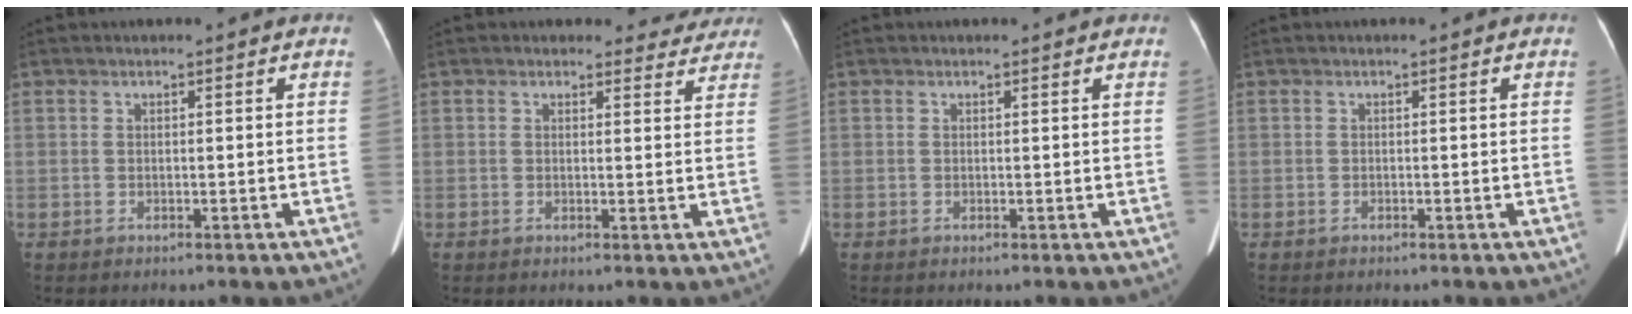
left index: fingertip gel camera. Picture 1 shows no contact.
{"total": 5.0, "force": [4.4, 2.3, -0.3], "torque": [0.023, -0.007, 0.027]}
{"total": 0.9, "force": [0.9, 0.4, 0.2], "torque": [-0.014, 0.008, 0.006]}
{"total": 0.0}